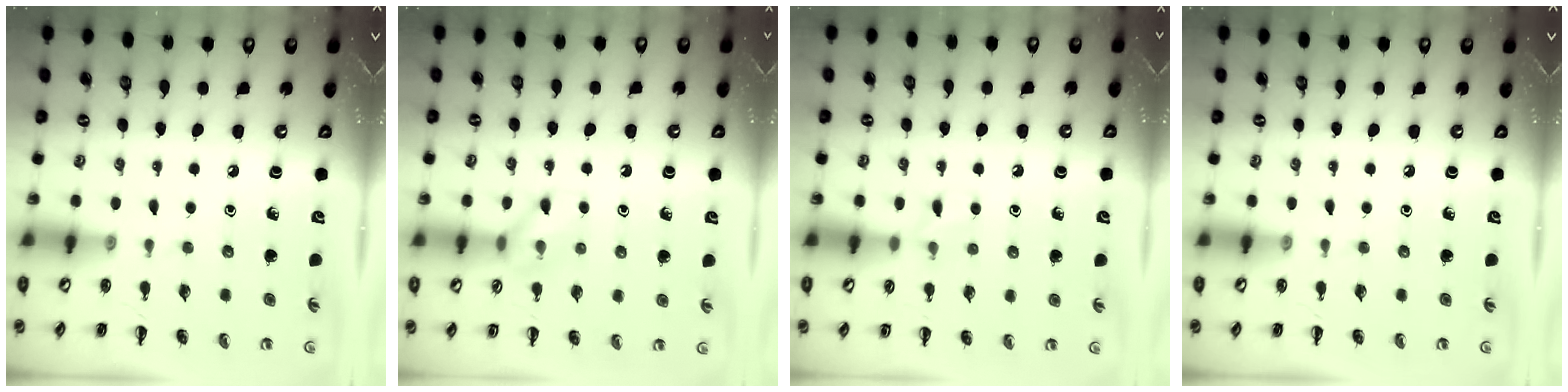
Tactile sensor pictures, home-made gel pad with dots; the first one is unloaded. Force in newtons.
{"total": 7.7, "press": 7.7, "slide": 0.2}
{"total": 5.5, "press": 5.2, "slide": 1.9}
{"total": 0.0}